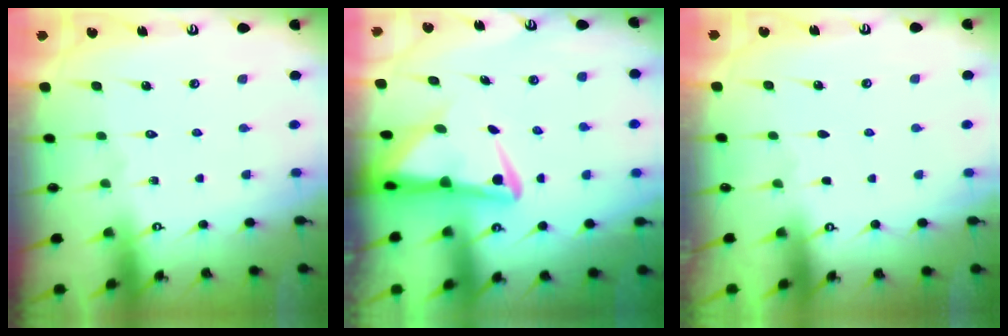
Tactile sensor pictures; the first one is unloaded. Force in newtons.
{"total": 5.4, "press": 5.3, "slide": 0.8}
{"total": 0.9, "press": 0.9, "slide": 0.1}